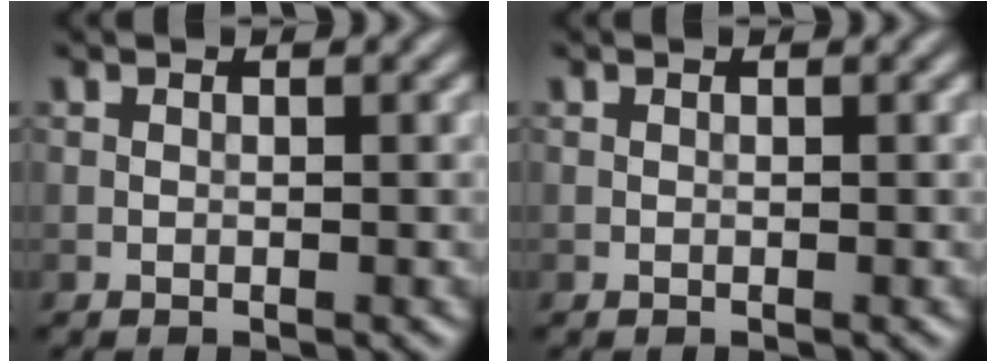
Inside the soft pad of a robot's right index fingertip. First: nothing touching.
{"total": 0.0}